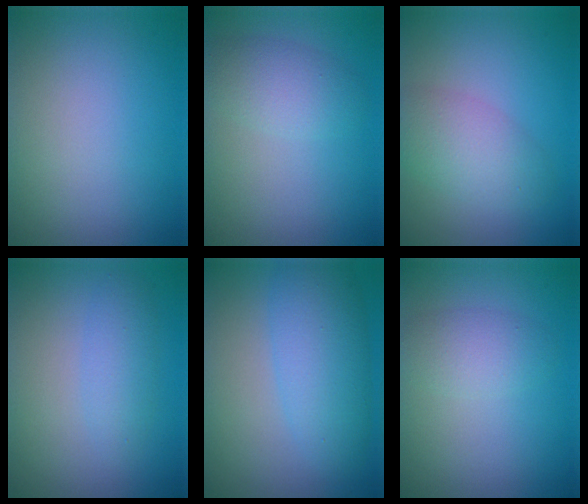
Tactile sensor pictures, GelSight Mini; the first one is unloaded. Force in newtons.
{"total": 2.9, "press": 2.9, "slide": 0.0}
{"total": 3.8, "press": 3.8, "slide": 0.0}
{"total": 2.1, "press": 2.0, "slide": 0.2}
{"total": 6.9, "press": 6.9, "slide": 0.2}
{"total": 2.5, "press": 2.5, "slide": 0.2}